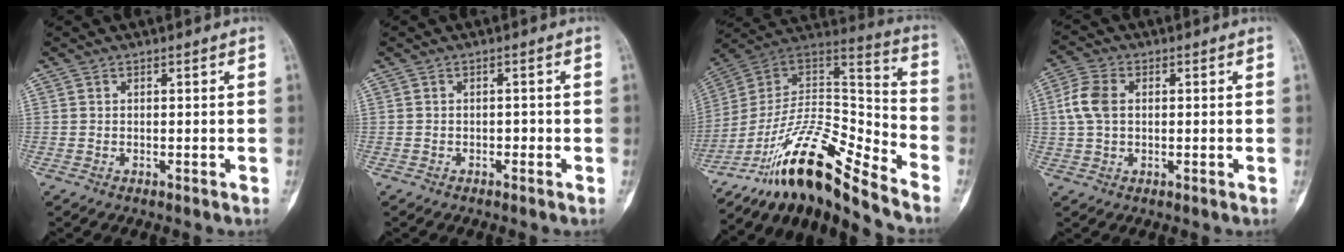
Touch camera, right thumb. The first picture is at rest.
{"total": 1.0, "force": [-0.4, 0.7, 0.5], "torque": [-0.005, 0.002, -0.010]}
{"total": 20.0, "force": [-15.4, 4.3, 12.0], "torque": [-0.198, 0.115, -0.269]}
{"total": 6.2, "force": [0.7, 4.2, 4.5], "torque": [-0.105, 0.014, 0.011]}